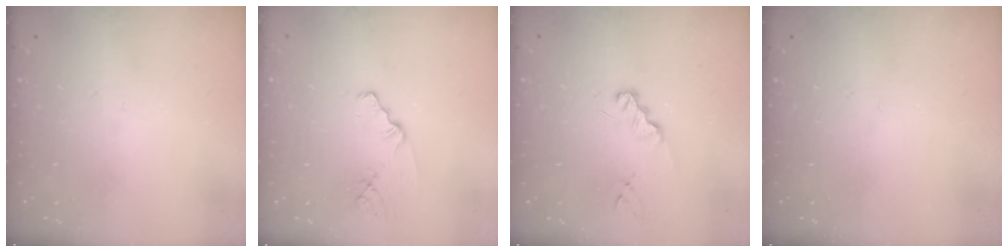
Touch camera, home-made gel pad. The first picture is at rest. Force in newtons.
{"total": 1.1, "press": 1.1, "slide": 0.2}
{"total": 1.2, "press": 1.2, "slide": 0.1}
{"total": 0.0}